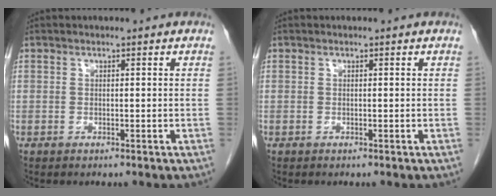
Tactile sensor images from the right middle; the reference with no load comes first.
{"total": 0.0}